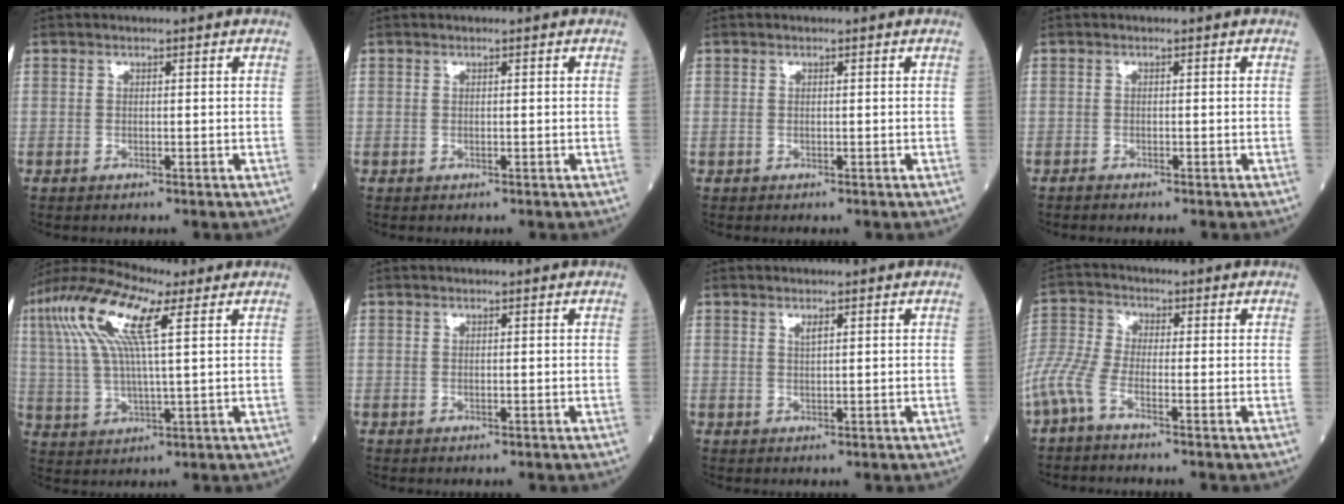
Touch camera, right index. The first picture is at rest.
{"total": 0.0}
{"total": 0.0}
{"total": 0.6, "force": [-0.6, 0.0, 0.0], "torque": [-0.002, 0.000, -0.013]}
{"total": 13.8, "force": [5.5, 2.4, 12.4], "torque": [-0.265, 0.029, 0.099]}
{"total": 0.0}
{"total": 0.9, "force": [0.5, 0.1, 0.7], "torque": [-0.016, -0.003, 0.010]}
{"total": 6.3, "force": [-3.9, 1.0, 4.8], "torque": [-0.129, 0.000, -0.091]}